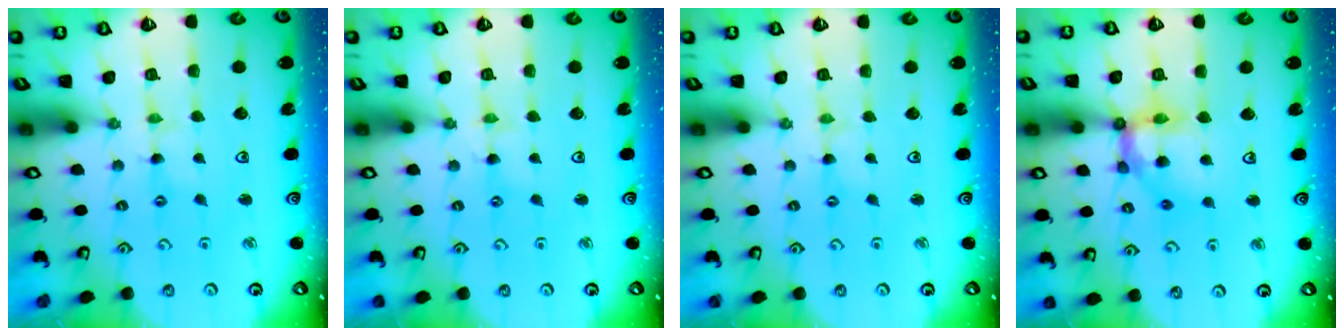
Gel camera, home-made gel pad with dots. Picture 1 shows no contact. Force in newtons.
{"total": 0.0}
{"total": 0.0}
{"total": 12.5, "press": 12.4, "slide": 1.7}